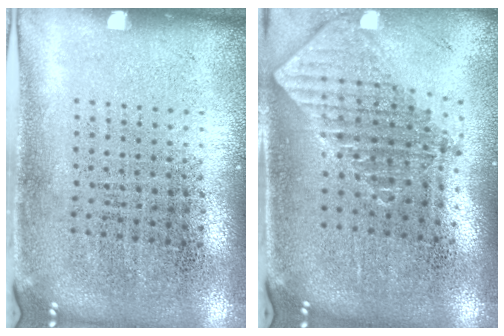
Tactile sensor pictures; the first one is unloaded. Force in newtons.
{"total": 1.9, "press": 1.5, "slide": 1.2}